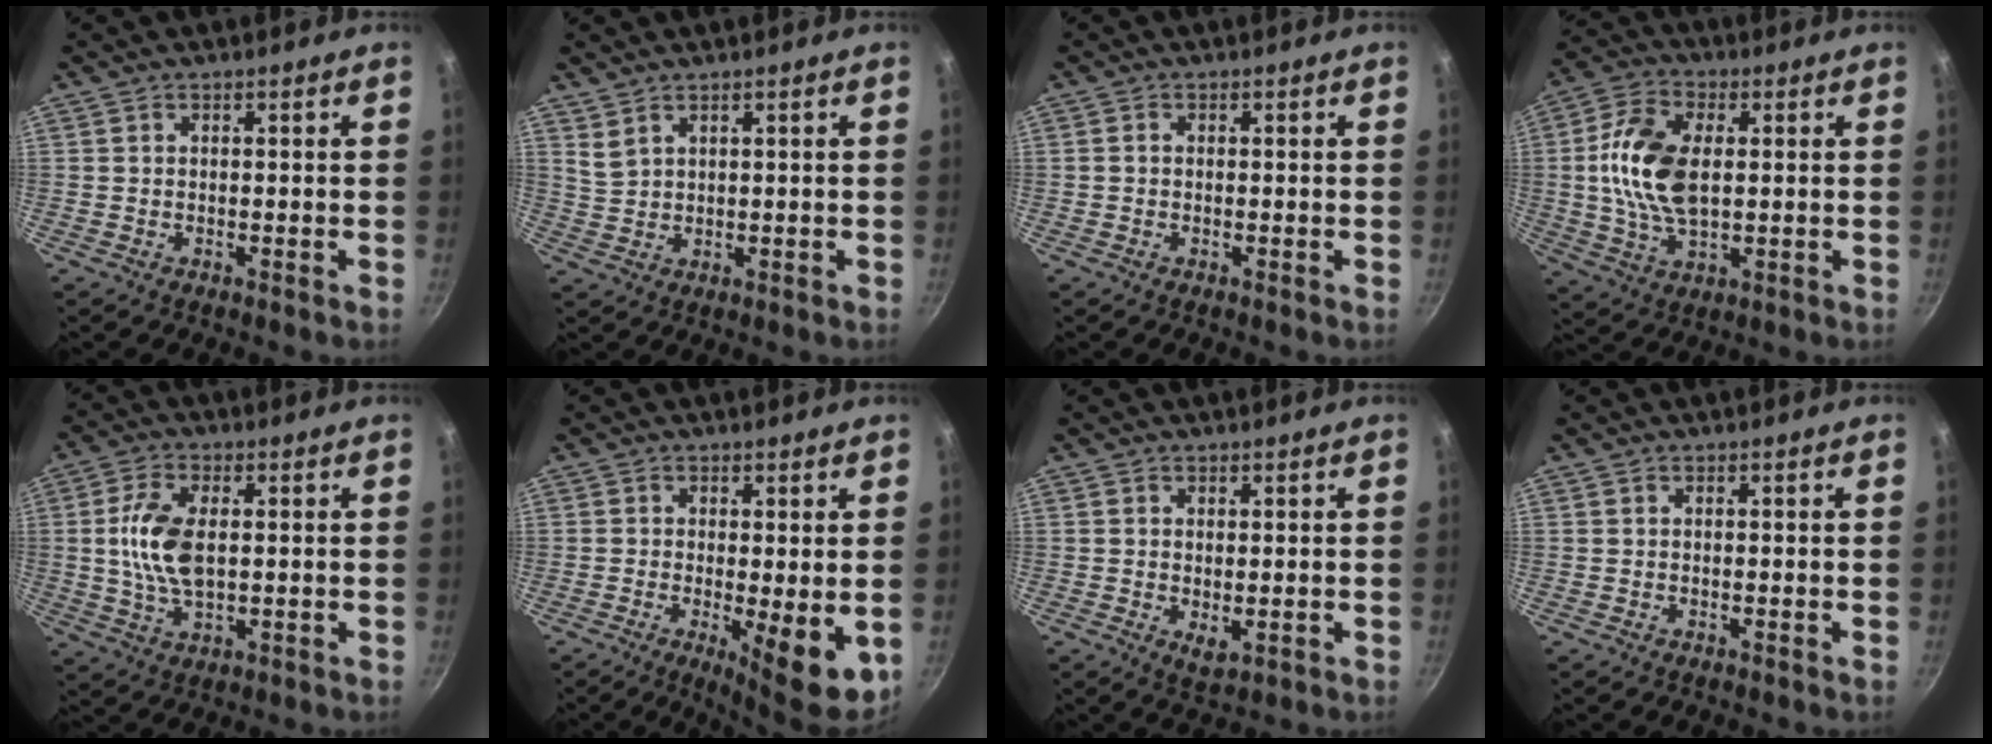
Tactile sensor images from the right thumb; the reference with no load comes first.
{"total": 2.7, "force": [2.0, 1.3, 1.1], "torque": [-0.016, -0.009, 0.049]}
{"total": 0.8, "force": [-0.1, 0.6, 0.4], "torque": [-0.007, 0.005, -0.003]}
{"total": 13.7, "force": [1.3, 8.0, 11.1], "torque": [-0.207, 0.007, 0.022]}
{"total": 9.9, "force": [0.9, 5.2, 8.3], "torque": [-0.166, 0.001, 0.019]}
{"total": 9.2, "force": [-1.6, 2.6, 8.7], "torque": [-0.109, -0.010, -0.011]}
{"total": 2.8, "force": [0.1, 1.6, 2.2], "torque": [-0.036, -0.009, 0.004]}
{"total": 0.0}